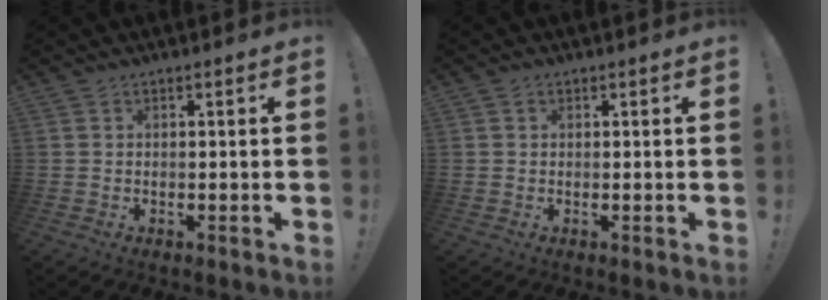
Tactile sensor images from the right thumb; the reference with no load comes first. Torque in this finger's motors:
{"motor_torque": [-0.16, 0.18, -0.03, -0.07, 0.06]}